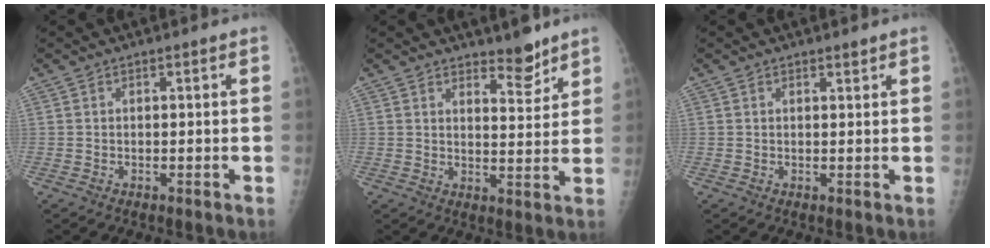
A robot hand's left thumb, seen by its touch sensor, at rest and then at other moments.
{"total": 5.2, "force": [4.2, 1.6, 2.5], "torque": [-0.018, -0.038, 0.064]}
{"total": 0.9, "force": [0.7, 0.1, 0.4], "torque": [-0.006, -0.006, 0.013]}